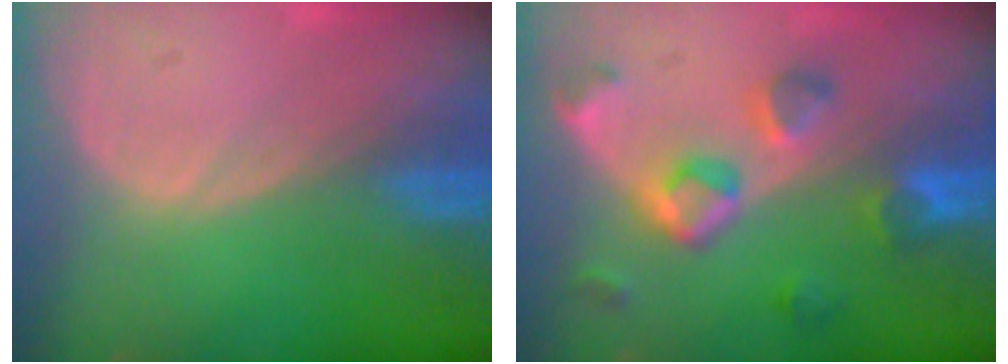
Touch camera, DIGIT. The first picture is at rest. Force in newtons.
{"total": 7.6, "press": 7.2, "slide": 2.5}